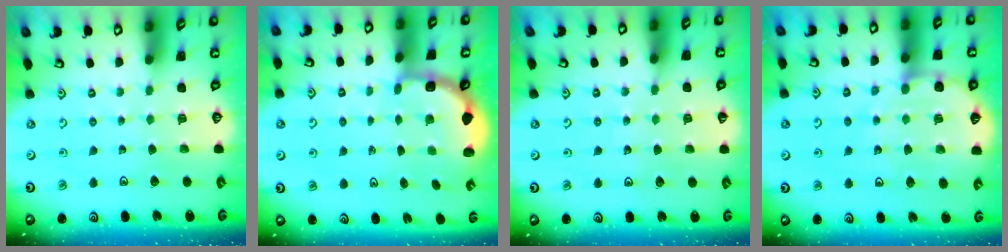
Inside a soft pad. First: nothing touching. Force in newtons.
{"total": 2.9, "press": 2.5, "slide": 1.4}
{"total": 4.9, "press": 4.9, "slide": 0.6}
{"total": 8.6, "press": 8.1, "slide": 2.8}